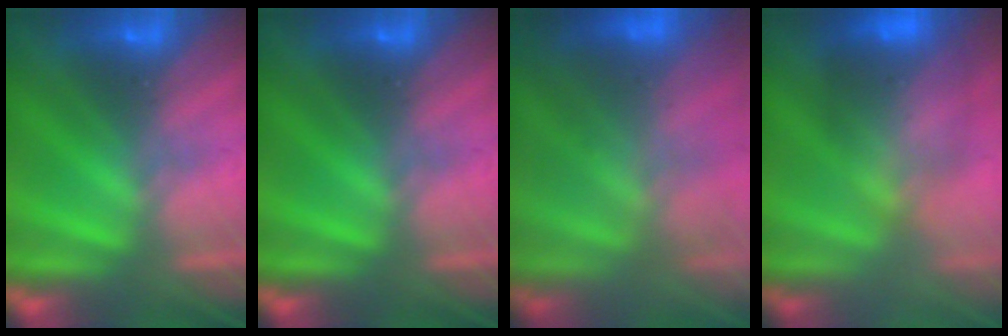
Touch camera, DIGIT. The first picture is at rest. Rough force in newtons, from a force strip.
{"total": 0.0}
{"total": 9.0}
{"total": 7.1}